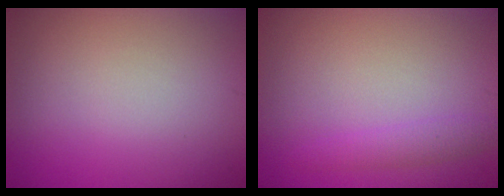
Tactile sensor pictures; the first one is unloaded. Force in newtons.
{"total": 1.7, "press": 1.7, "slide": 0.0}